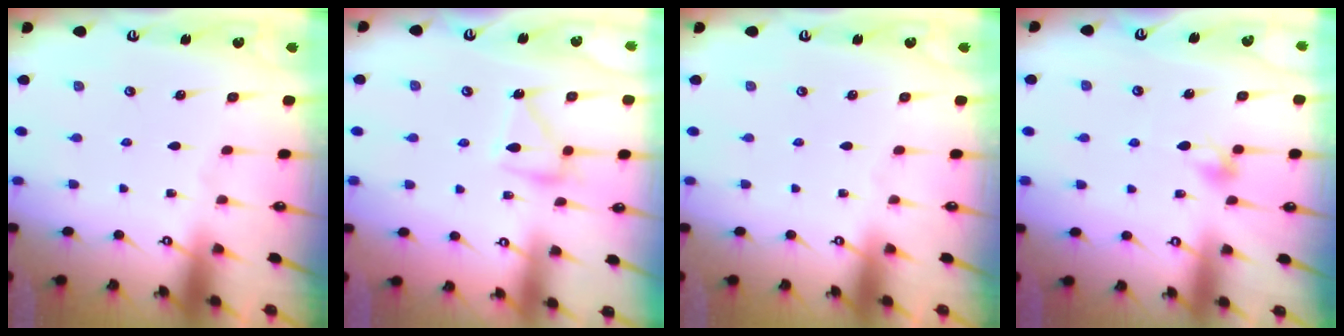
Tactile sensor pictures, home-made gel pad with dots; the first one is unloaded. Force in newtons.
{"total": 13.0, "press": 12.9, "slide": 0.7}
{"total": 0.0}
{"total": 6.6, "press": 6.4, "slide": 1.4}